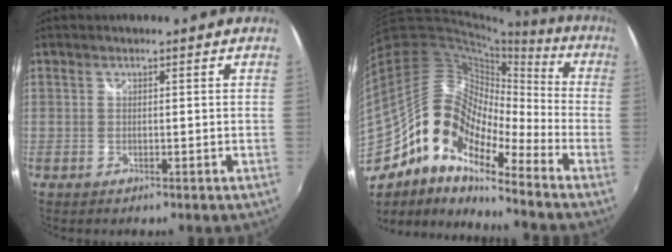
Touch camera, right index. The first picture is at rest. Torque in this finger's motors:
{"motor_torque": [1.11, -1.03, 0.29, -0.02]}